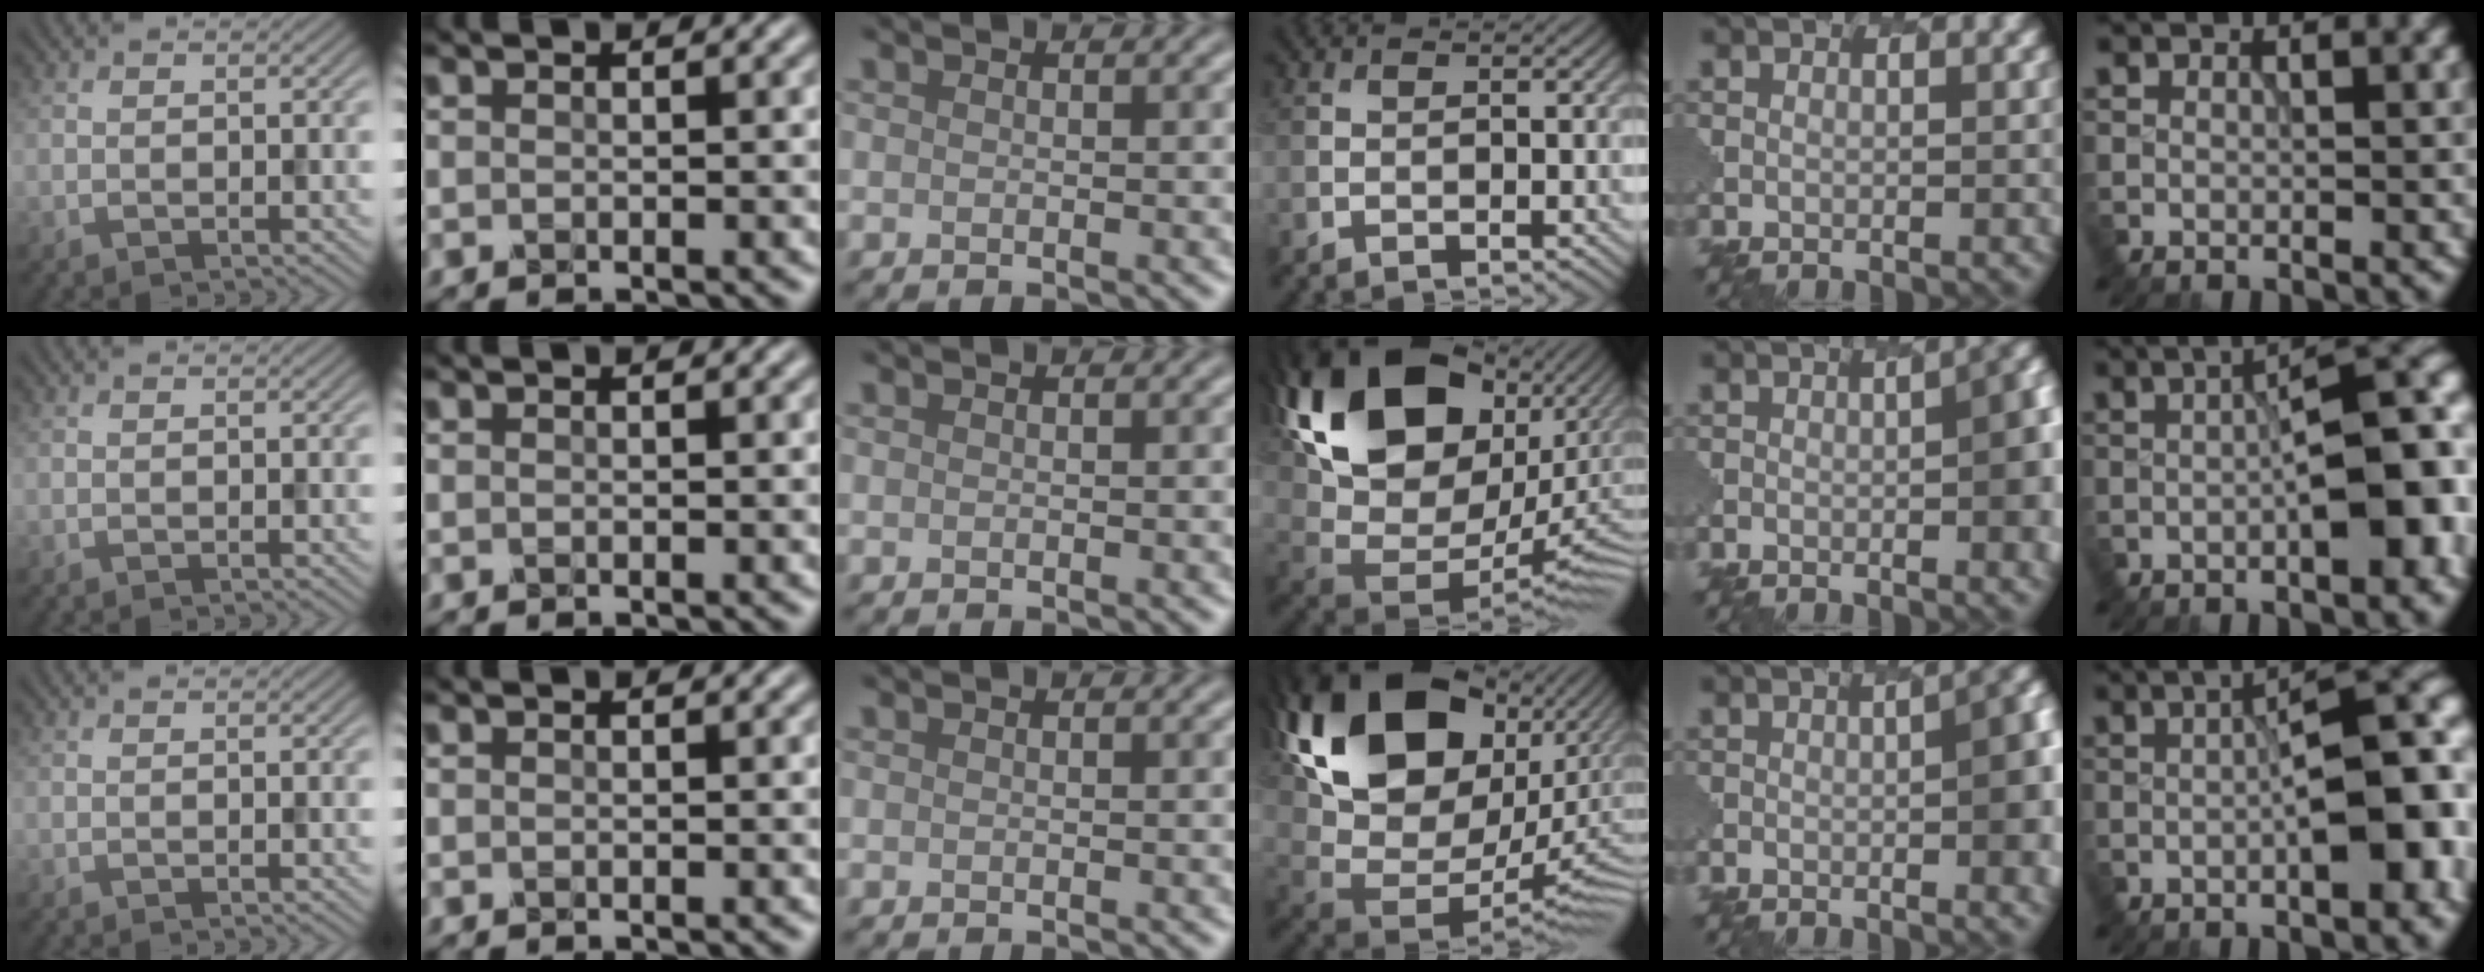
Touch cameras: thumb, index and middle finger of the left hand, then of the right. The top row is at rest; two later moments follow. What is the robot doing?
{"motion": "dispense", "object": "glue stick"}